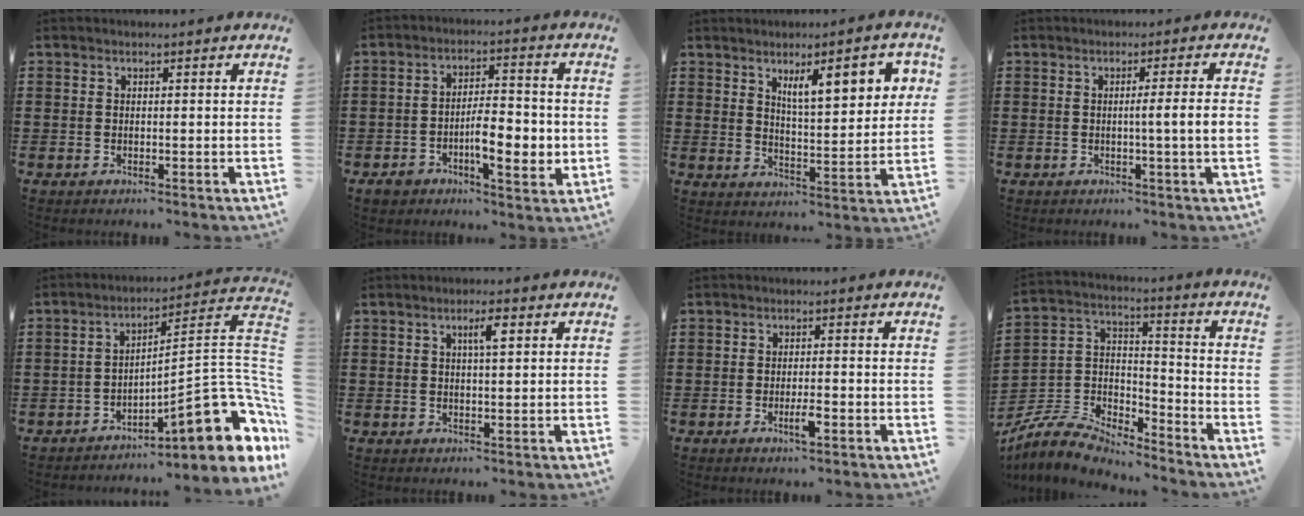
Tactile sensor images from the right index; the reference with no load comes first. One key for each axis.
{"total": 7.8, "fx": -2.2, "fy": 3.7, "fz": 6.5, "tx": -0.096, "ty": 0.002, "tz": -0.041}
{"total": 8.4, "fx": 4.1, "fy": 2.5, "fz": 6.9, "tx": -0.108, "ty": -0.008, "tz": 0.063}
{"total": 4.3, "fx": -0.2, "fy": -0.6, "fz": 4.3, "tx": -0.074, "ty": -0.008, "tz": -0.008}
{"total": 13.8, "fx": -5.7, "fy": 3.6, "fz": 12.0, "tx": -0.164, "ty": -0.011, "tz": -0.098}
{"total": 3.0, "fx": 1.1, "fy": 0.6, "fz": 2.8, "tx": -0.048, "ty": 0.005, "tz": 0.014}
{"total": 2.8, "fx": -1.3, "fy": 0.6, "fz": 2.4, "tx": -0.048, "ty": -0.001, "tz": -0.027}
{"total": 8.1, "fx": -7.5, "fy": 1.9, "fz": 2.3, "tx": -0.067, "ty": 0.004, "tz": -0.155}